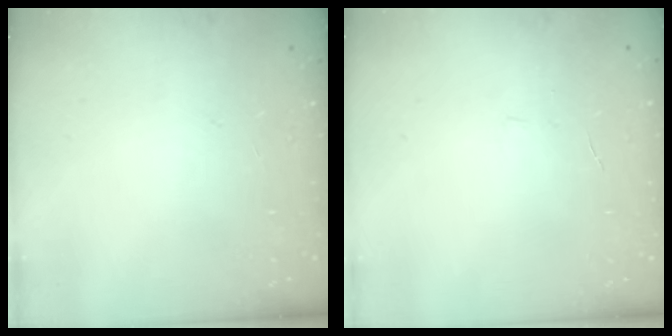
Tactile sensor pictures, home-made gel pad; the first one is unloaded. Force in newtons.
{"total": 3.6, "press": 3.5, "slide": 1.0}